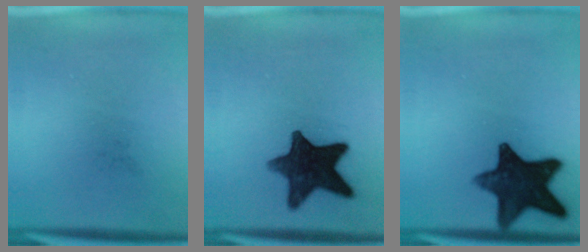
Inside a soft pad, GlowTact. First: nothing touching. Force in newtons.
{"total": 13.6}
{"total": 14.0}